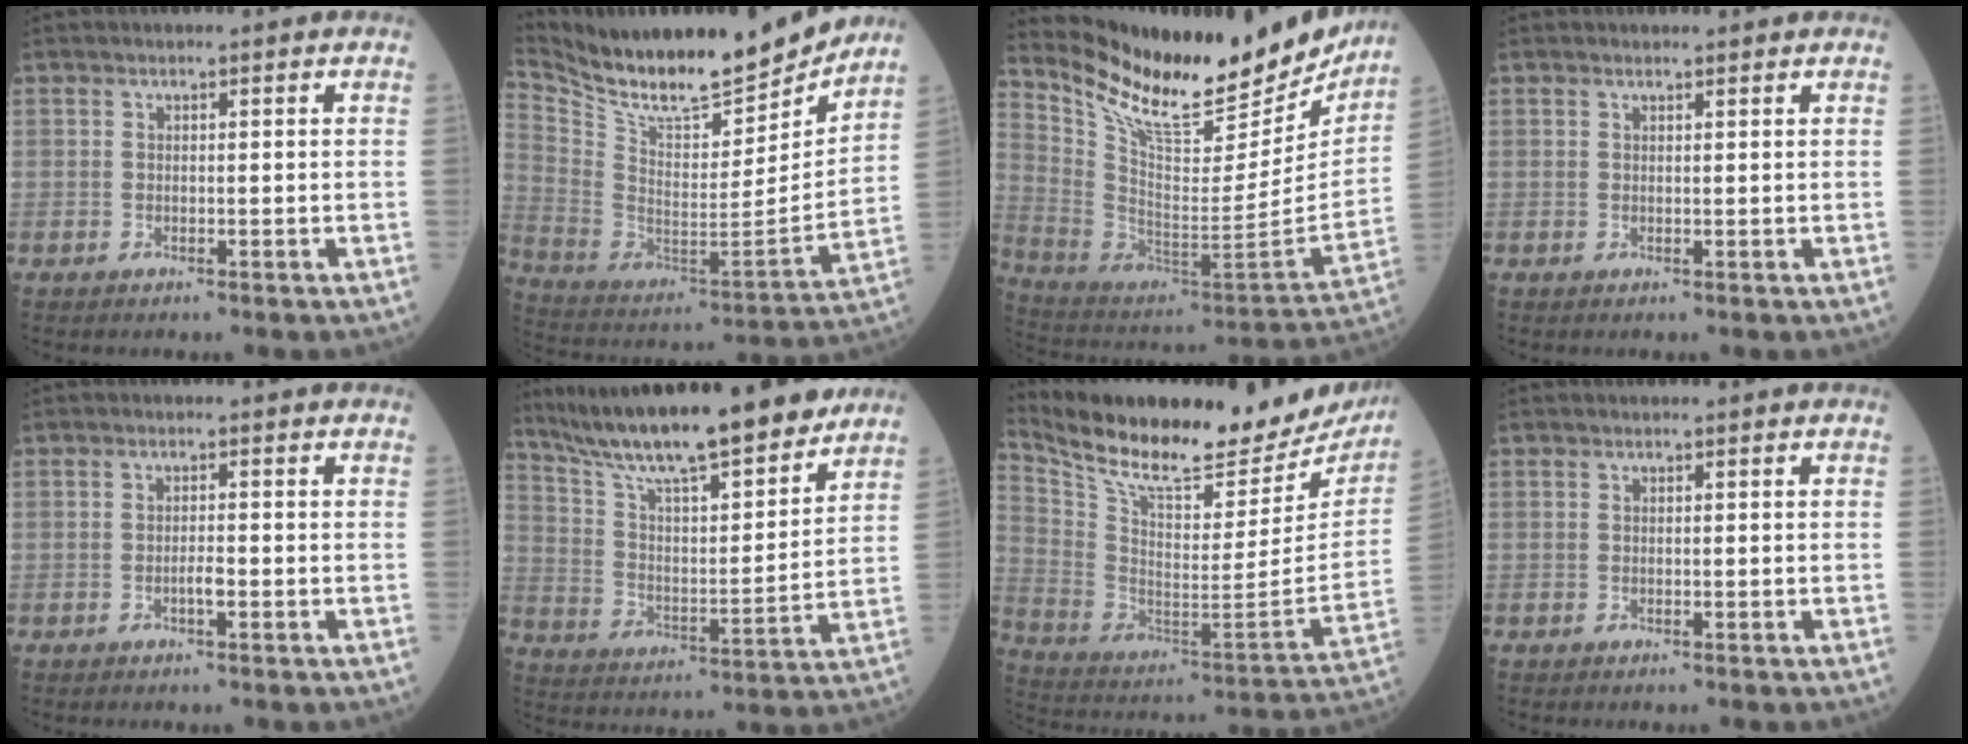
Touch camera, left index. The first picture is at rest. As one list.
[{"total": 22.7, "force": [20.1, 3.5, 10.0], "torque": [-0.191, -0.038, 0.329]}, {"total": 25.7, "force": [21.8, 6.5, 12.0], "torque": [-0.211, -0.045, 0.334]}, {"total": 1.2, "force": [1.2, 0.1, 0.2], "torque": [-0.012, 0.003, 0.015]}, {"total": 1.3, "force": [-0.6, 0.1, 1.2], "torque": [-0.023, 0.001, -0.010]}, {"total": 20.9, "force": [17.9, 2.3, 10.5], "torque": [-0.180, 0.001, 0.292]}, {"total": 28.0, "force": [24.6, 6.5, 11.6], "torque": [-0.216, -0.055, 0.356]}, {"total": 0.0}]